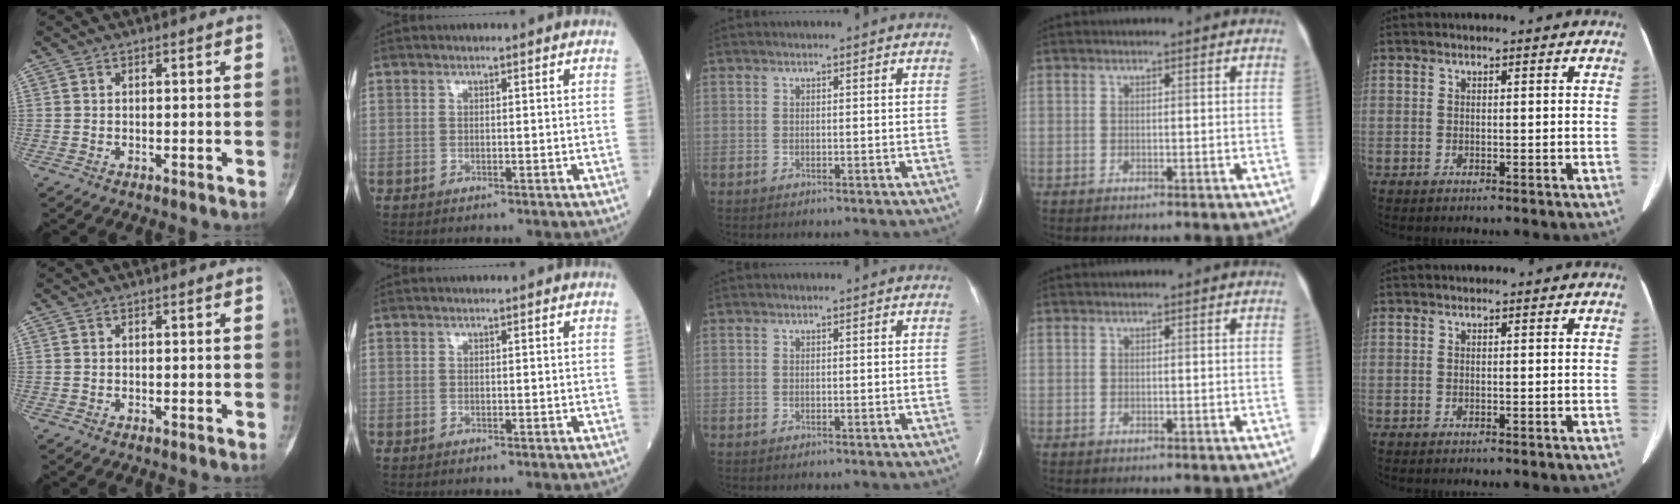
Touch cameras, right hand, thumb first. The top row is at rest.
{}